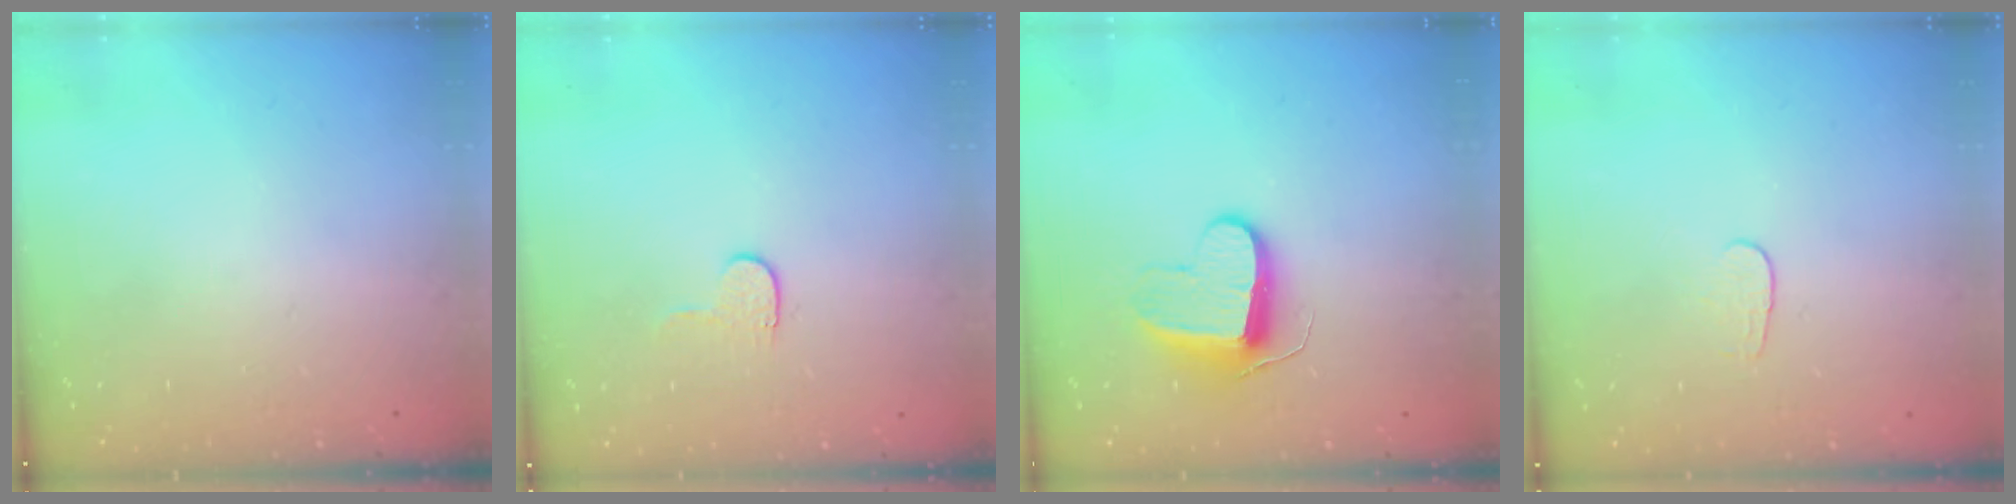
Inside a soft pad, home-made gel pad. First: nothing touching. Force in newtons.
{"total": 3.6, "press": 3.6, "slide": 0.3}
{"total": 9.8, "press": 9.8, "slide": 0.2}
{"total": 4.0, "press": 4.0, "slide": 0.3}